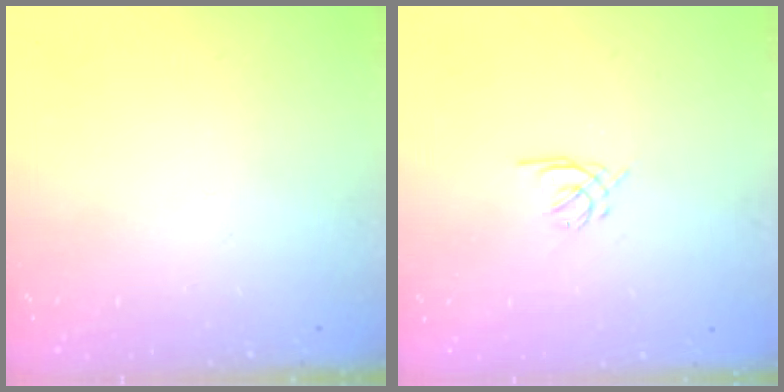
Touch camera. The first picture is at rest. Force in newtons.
{"total": 1.2, "press": 1.1, "slide": 0.5}